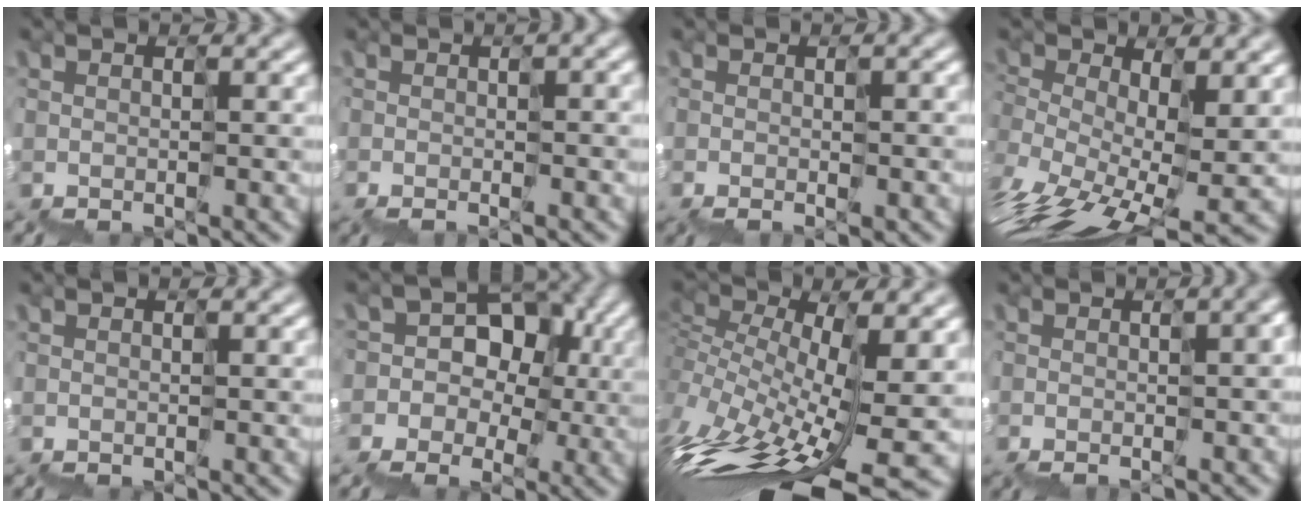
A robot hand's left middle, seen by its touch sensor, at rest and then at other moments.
{"total": 1.3, "force": [0.1, 0.4, 1.3], "torque": [0.011, 0.015, 0.002]}
{"total": 0.8, "force": [-0.4, 0.1, 0.7], "torque": [-0.007, 0.000, -0.002]}
{"total": 6.4, "force": [-3.0, 3.0, 4.8], "torque": [-0.125, -0.017, -0.059]}
{"total": 0.0}
{"total": 7.6, "force": [-1.3, 7.2, 1.9], "torque": [-0.020, 0.036, -0.060]}
{"total": 10.5, "force": [-4.3, 4.3, 8.6], "torque": [-0.209, -0.006, -0.072]}
{"total": 3.8, "force": [-0.2, 1.7, 3.4], "torque": [-0.009, 0.017, 0.007]}